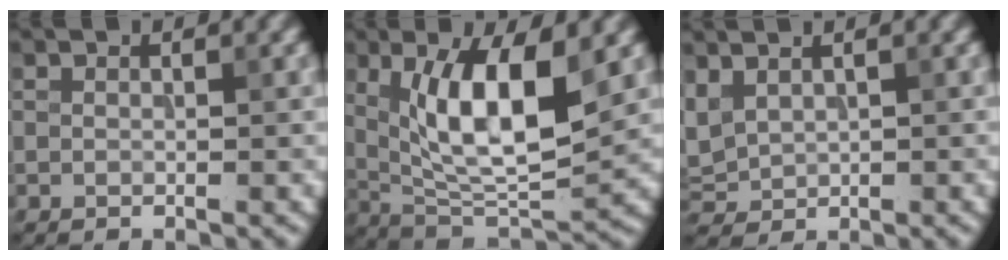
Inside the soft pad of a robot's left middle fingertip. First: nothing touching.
{"total": 9.4, "force": [2.3, 3.3, 8.5], "torque": [-0.152, -0.011, 0.045]}
{"total": 2.2, "force": [1.1, 1.5, 1.2], "torque": [-0.033, 0.007, 0.028]}